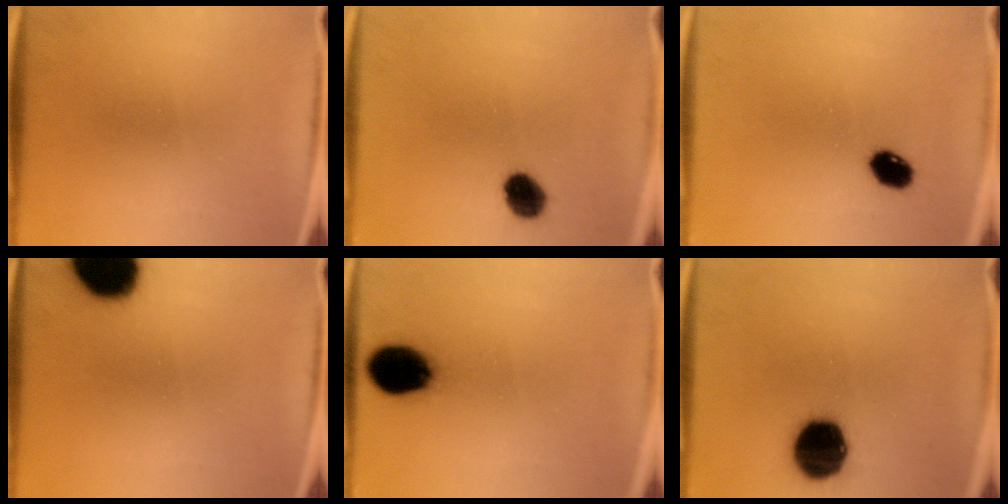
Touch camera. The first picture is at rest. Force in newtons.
{"total": 7.0}
{"total": 5.4}
{"total": 18.8}
{"total": 13.2}
{"total": 17.2}